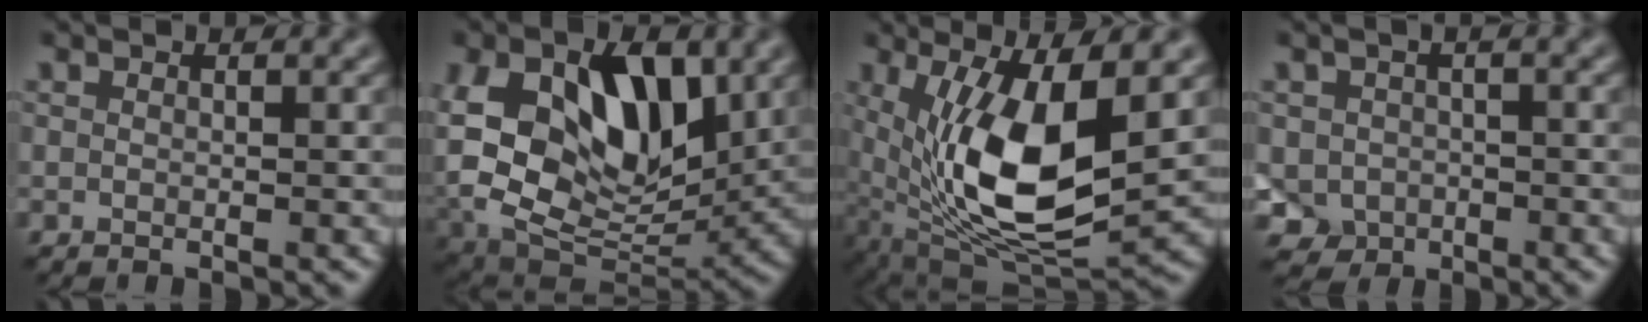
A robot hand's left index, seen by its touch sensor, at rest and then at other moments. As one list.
[{"total": 14.7, "force": [2.5, 9.9, 10.5], "torque": [-0.188, -0.006, 0.061]}, {"total": 11.4, "force": [0.7, 4.4, 10.4], "torque": [-0.196, -0.021, 0.020]}, {"total": 3.1, "force": [-1.0, 2.6, 1.2], "torque": [-0.020, -0.011, -0.017]}]